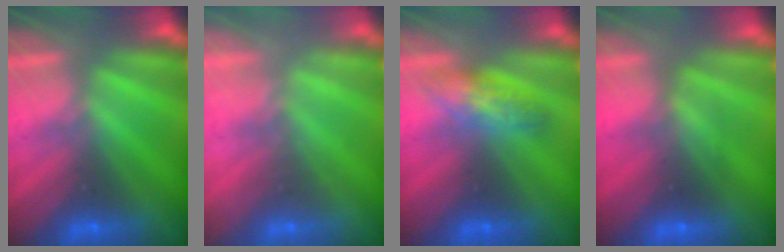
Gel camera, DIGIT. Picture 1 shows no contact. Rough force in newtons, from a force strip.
{"total": 2.2}
{"total": 2.6}
{"total": 2.7}